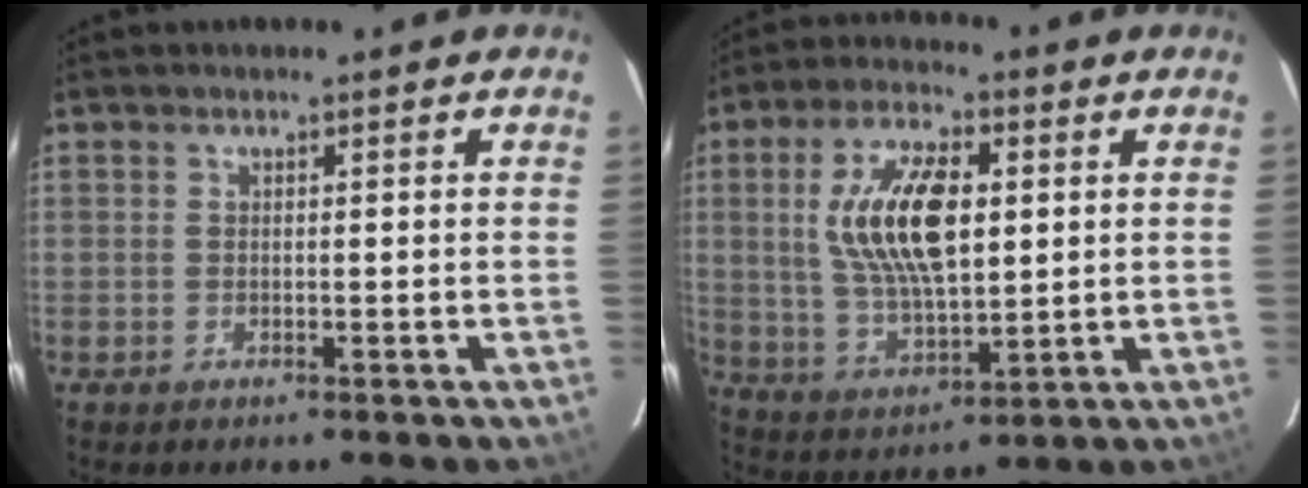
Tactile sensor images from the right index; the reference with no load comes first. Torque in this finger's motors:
{"motor_torque": [1.36, 0.19, 0.62, 0.21]}